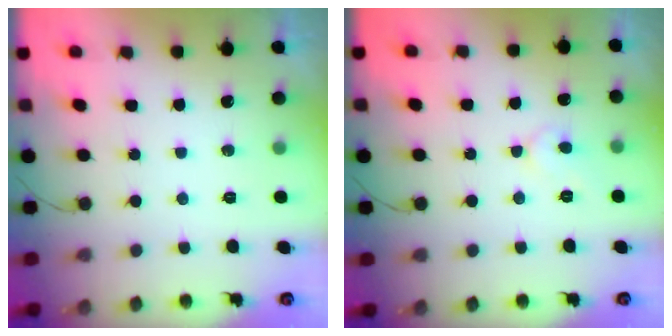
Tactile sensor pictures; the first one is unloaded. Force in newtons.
{"total": 4.6, "press": 4.6, "slide": 0.4}